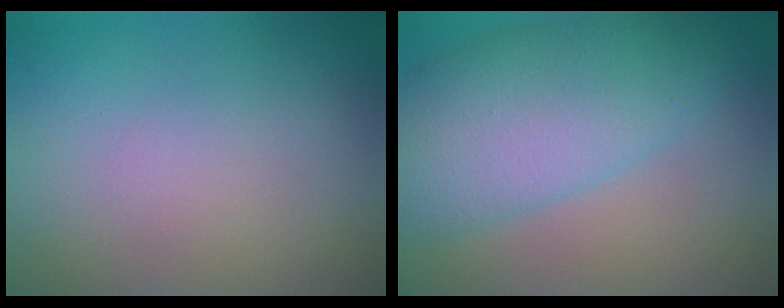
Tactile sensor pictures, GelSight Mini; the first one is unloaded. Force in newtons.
{"total": 8.6, "press": 8.6, "slide": 0.3}